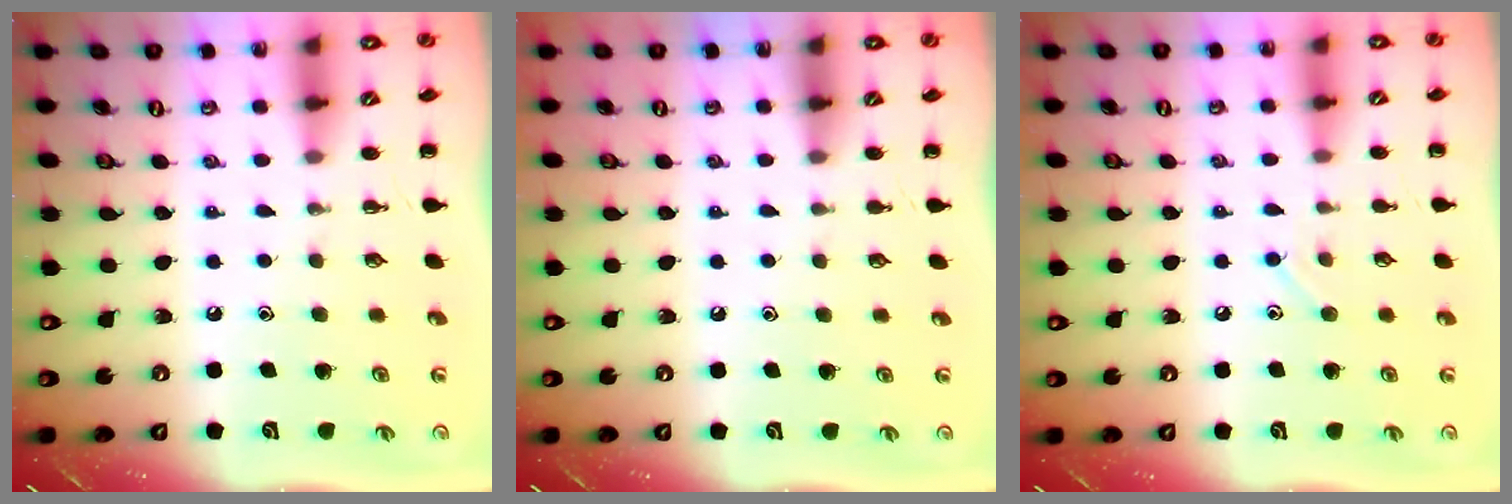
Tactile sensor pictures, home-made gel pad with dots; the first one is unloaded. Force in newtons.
{"total": 0.9, "press": 0.9, "slide": 0.2}
{"total": 7.4, "press": 7.1, "slide": 2.1}